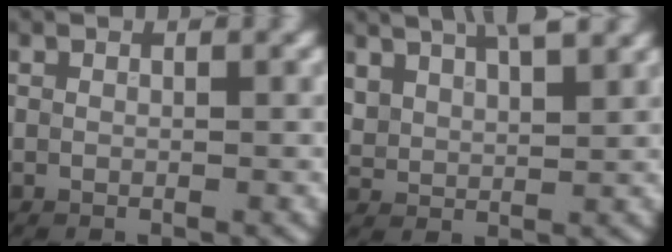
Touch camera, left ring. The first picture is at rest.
{"total": 5.8, "force": [4.3, 2.3, 3.2], "torque": [-0.067, 0.023, 0.067]}